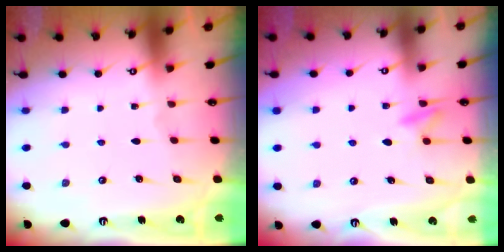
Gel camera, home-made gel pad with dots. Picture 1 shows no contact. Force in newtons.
{"total": 8.7, "press": 8.6, "slide": 0.8}